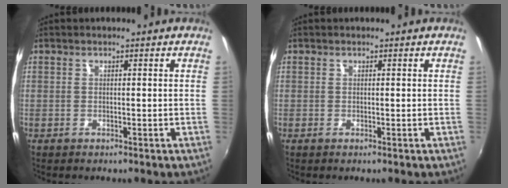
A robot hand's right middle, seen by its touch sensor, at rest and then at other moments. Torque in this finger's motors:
{"motor_torque": [0.00, 0.00, -0.01, 0.00]}